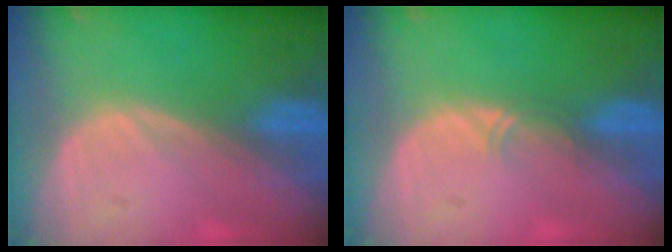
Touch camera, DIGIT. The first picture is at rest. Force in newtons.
{"total": 1.1, "press": 1.0, "slide": 0.6}